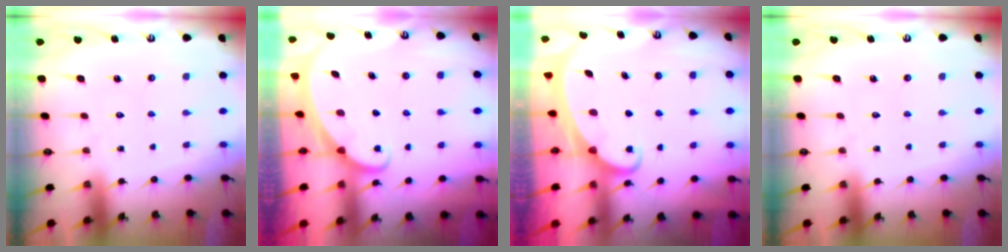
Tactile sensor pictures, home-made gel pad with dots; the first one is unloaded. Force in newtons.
{"total": 1.8, "press": 1.8, "slide": 0.1}
{"total": 2.2, "press": 2.2, "slide": 0.3}
{"total": 0.0}